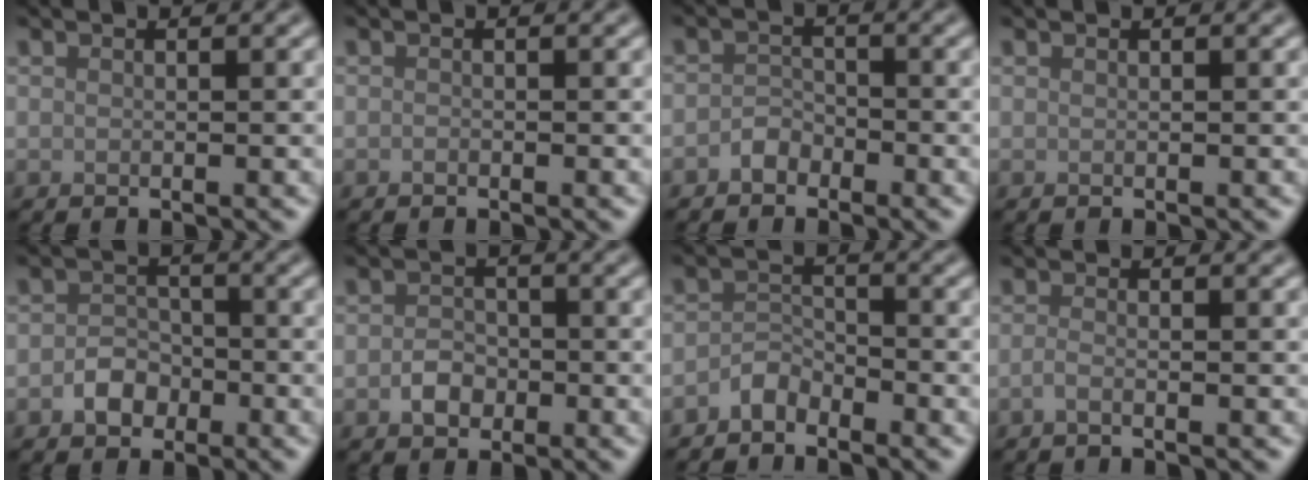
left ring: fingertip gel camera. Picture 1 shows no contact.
{"total": 0.0}
{"total": 1.5, "force": [-1.0, 1.0, 0.3], "torque": [-0.001, 0.009, -0.021]}
{"total": 0.0}
{"total": 2.4, "force": [-1.1, 1.9, 1.0], "torque": [-0.011, 0.004, -0.024]}
{"total": 2.0, "force": [-0.8, 1.6, 1.0], "torque": [-0.015, 0.002, -0.019]}
{"total": 2.0, "force": [-1.7, 0.9, 0.4], "torque": [-0.006, 0.011, -0.037]}
{"total": 1.0, "force": [-0.6, 0.3, 0.8], "torque": [-0.015, -0.001, -0.015]}